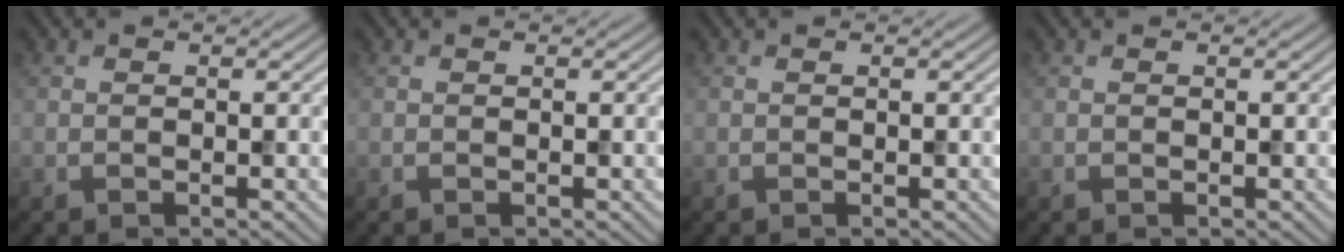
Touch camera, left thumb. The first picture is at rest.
{"total": 0.0}
{"total": 0.0}
{"total": 0.0}